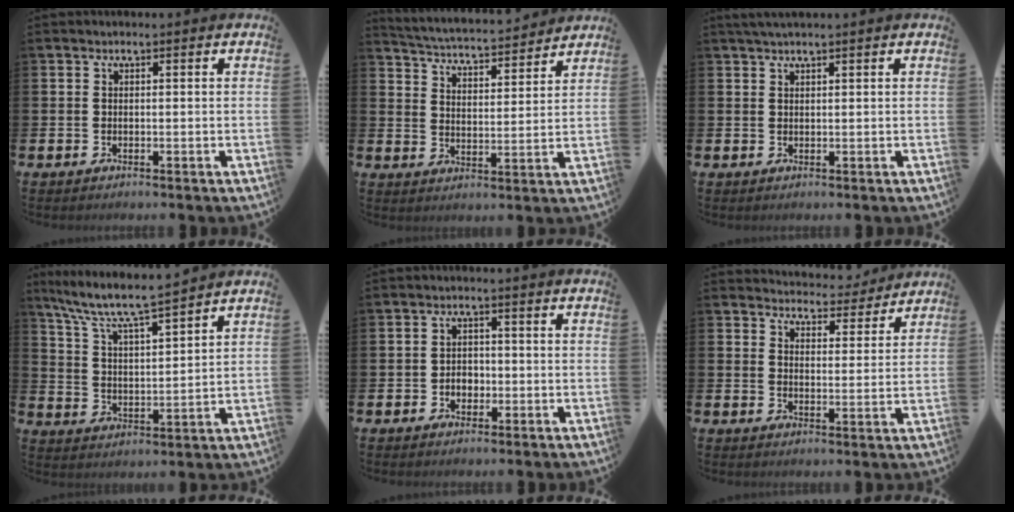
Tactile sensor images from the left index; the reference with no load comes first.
{"total": 4.6, "force": [4.5, 0.5, 0.6], "torque": [-0.039, -0.039, 0.075]}
{"total": 1.6, "force": [1.4, -0.1, 0.8], "torque": [-0.018, 0.004, 0.026]}
{"total": 7.7, "force": [7.1, 0.5, 3.0], "torque": [-0.087, -0.047, 0.120]}
{"total": 2.3, "force": [-0.8, 1.9, 1.1], "torque": [-0.015, 0.002, -0.019]}
{"total": 4.9, "force": [4.8, 0.9, 0.0], "torque": [-0.004, -0.040, 0.080]}